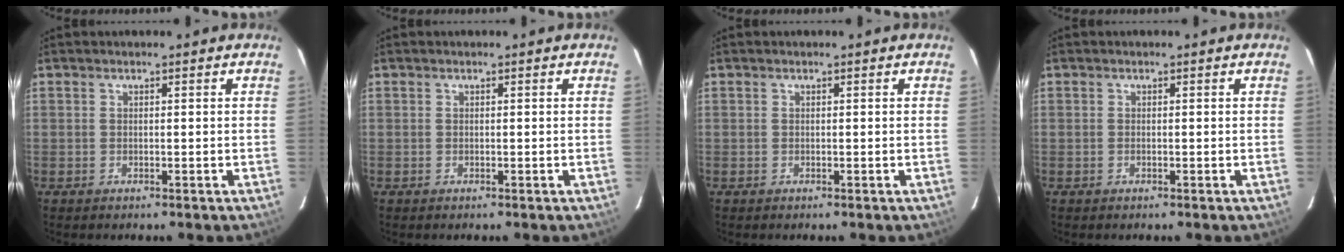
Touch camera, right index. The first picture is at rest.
{"total": 0.0}
{"total": 0.0}
{"total": 0.0}